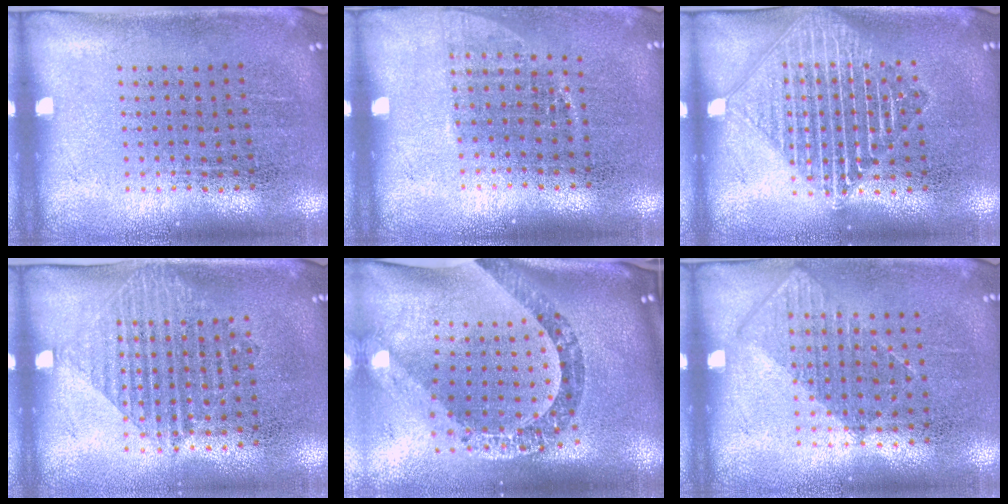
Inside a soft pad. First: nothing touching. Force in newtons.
{"total": 1.0, "press": 0.9, "slide": 0.6}
{"total": 2.3, "press": 2.3, "slide": 0.4}
{"total": 1.2, "press": 1.0, "slide": 0.6}
{"total": 2.8, "press": 2.1, "slide": 1.8}
{"total": 0.8, "press": 0.6, "slide": 0.4}